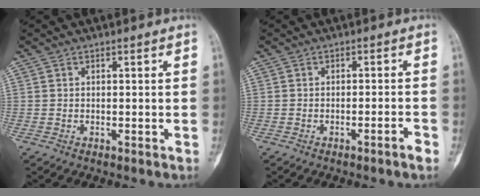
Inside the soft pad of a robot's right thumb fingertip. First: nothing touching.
{"total": 2.2, "force": [-1.5, -0.1, 1.6], "torque": [-0.028, 0.013, -0.021]}